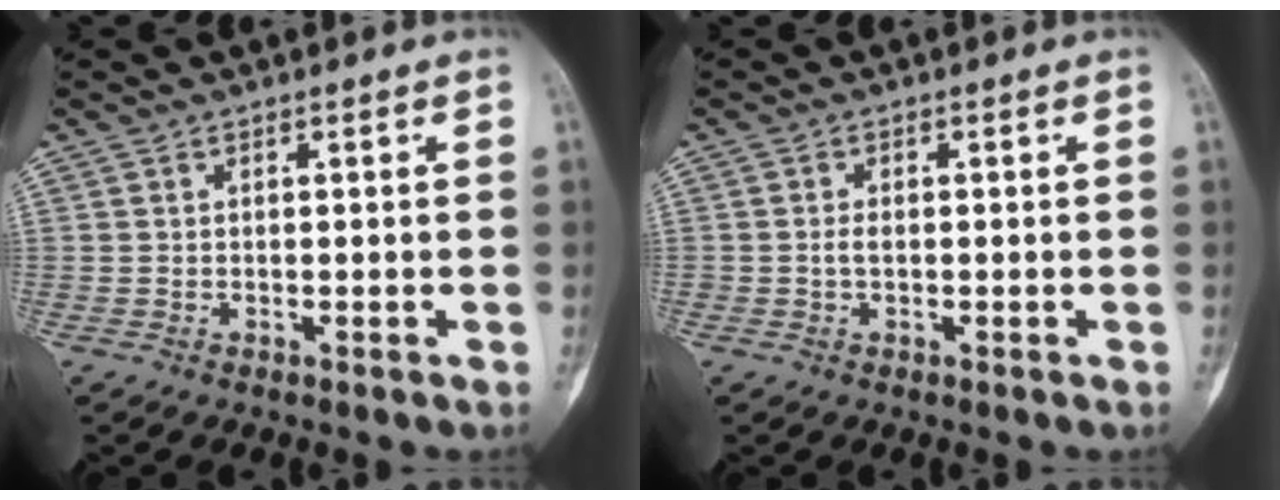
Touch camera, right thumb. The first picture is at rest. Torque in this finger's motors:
{"motor_torque": [0.06, -0.31, 0.26, 0.08, 0.00]}